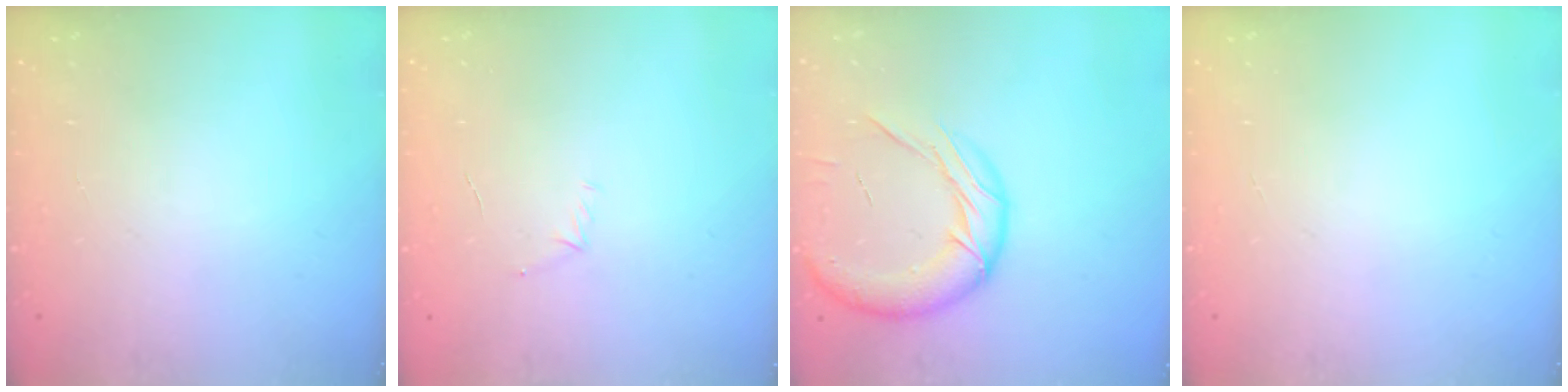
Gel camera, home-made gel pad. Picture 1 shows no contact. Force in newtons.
{"total": 4.7, "press": 4.5, "slide": 1.3}
{"total": 15.9, "press": 15.7, "slide": 1.9}
{"total": 0.0}